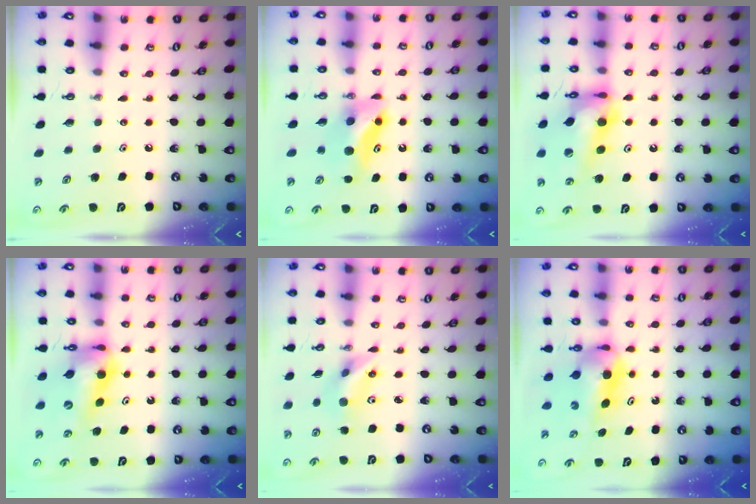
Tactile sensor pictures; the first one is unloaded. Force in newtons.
{"total": 7.0, "press": 6.5, "slide": 2.5}
{"total": 16.8, "press": 16.7, "slide": 1.8}
{"total": 11.1, "press": 11.0, "slide": 1.0}
{"total": 7.6, "press": 7.1, "slide": 2.9}
{"total": 5.4, "press": 5.2, "slide": 1.5}